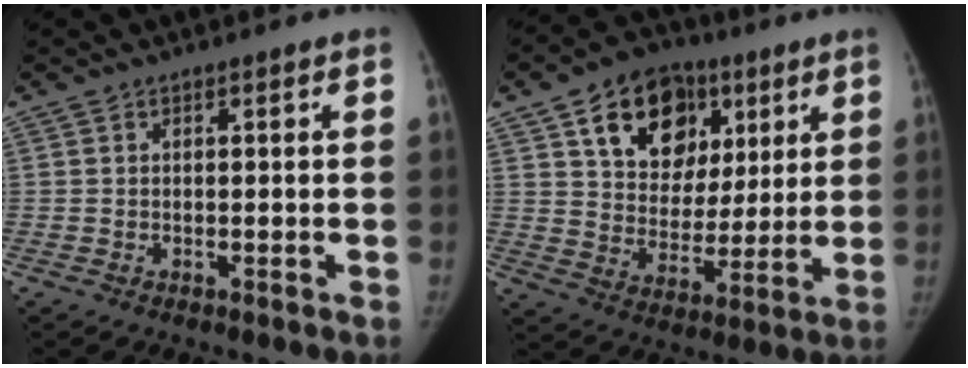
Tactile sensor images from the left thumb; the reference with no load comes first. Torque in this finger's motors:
{"motor_torque": [0.49, 0.49, 0.43, 0.35, 0.11]}